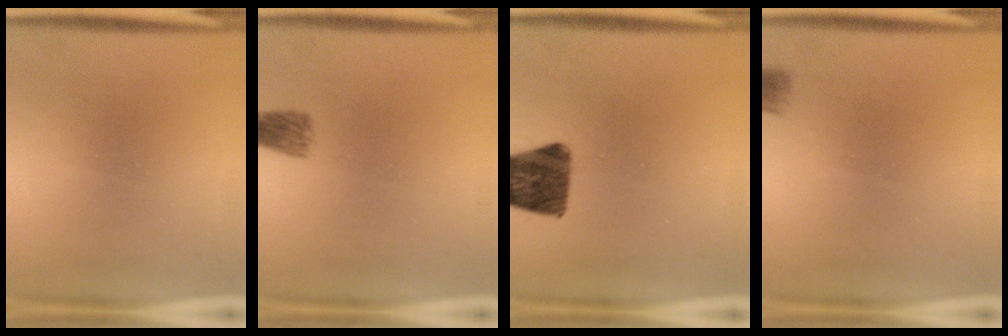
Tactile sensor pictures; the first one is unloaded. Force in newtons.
{"total": 2.6}
{"total": 10.9}
{"total": 2.9}